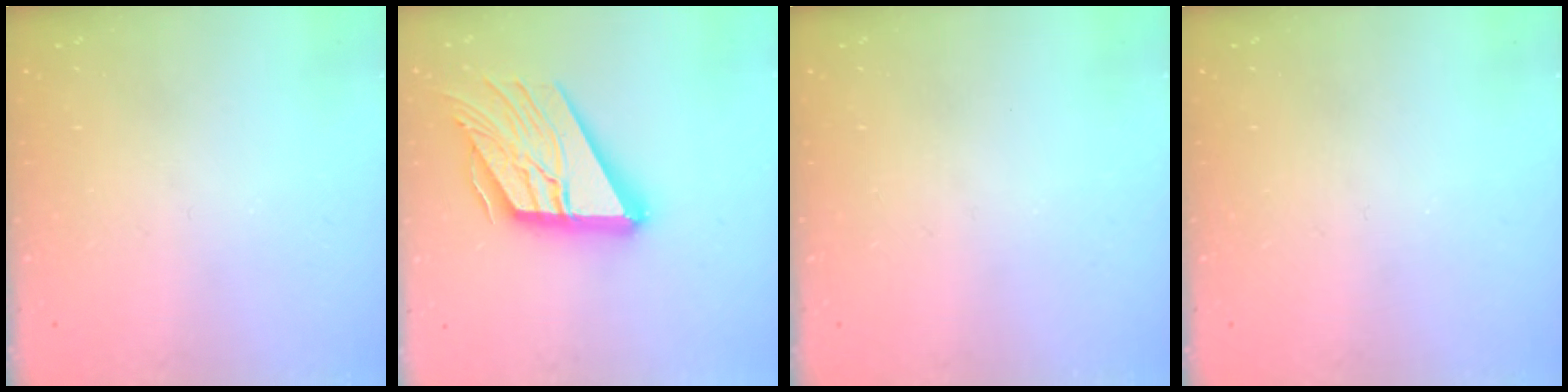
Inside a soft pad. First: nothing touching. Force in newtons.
{"total": 20.3, "press": 20.3, "slide": 1.5}
{"total": 0.0}
{"total": 0.0}